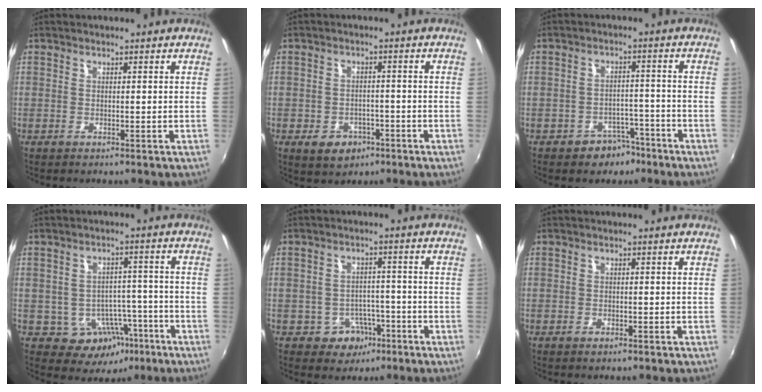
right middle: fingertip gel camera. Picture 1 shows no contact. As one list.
[{"total": 5.8, "force": [-3.1, 4.2, 2.4], "torque": [-0.063, 0.001, -0.037]}, {"total": 5.6, "force": [-4.0, 3.7, 1.2], "torque": [-0.030, 0.021, -0.046]}, {"total": 8.6, "force": [-4.2, 6.9, 2.9], "torque": [-0.051, 0.028, -0.034]}, {"total": 5.4, "force": [-3.0, 4.3, 1.4], "torque": [-0.037, 0.014, -0.031]}, {"total": 1.0, "force": [-0.8, 0.3, 0.5], "torque": [-0.010, -0.005, -0.016]}]